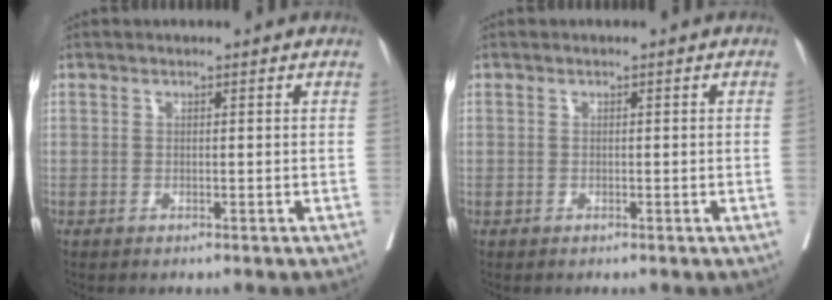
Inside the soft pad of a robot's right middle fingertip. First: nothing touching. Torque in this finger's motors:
{"motor_torque": [0.36, -0.36, -0.01, -0.21]}